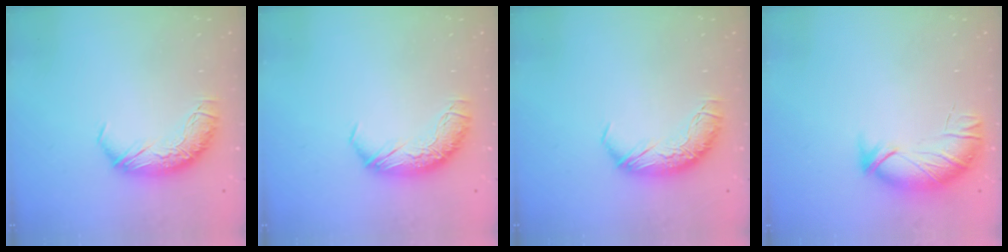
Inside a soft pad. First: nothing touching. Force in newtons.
{"total": 0.0}
{"total": 0.0}
{"total": 3.6, "press": 3.1, "slide": 1.9}